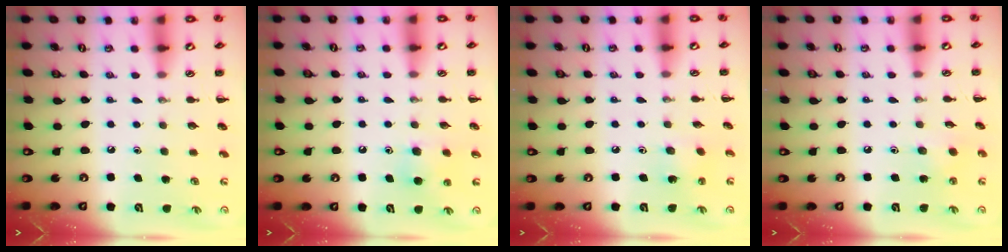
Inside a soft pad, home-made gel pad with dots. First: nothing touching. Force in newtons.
{"total": 6.7, "press": 6.5, "slide": 1.6}
{"total": 3.0, "press": 2.8, "slide": 1.0}
{"total": 2.9, "press": 2.8, "slide": 1.0}